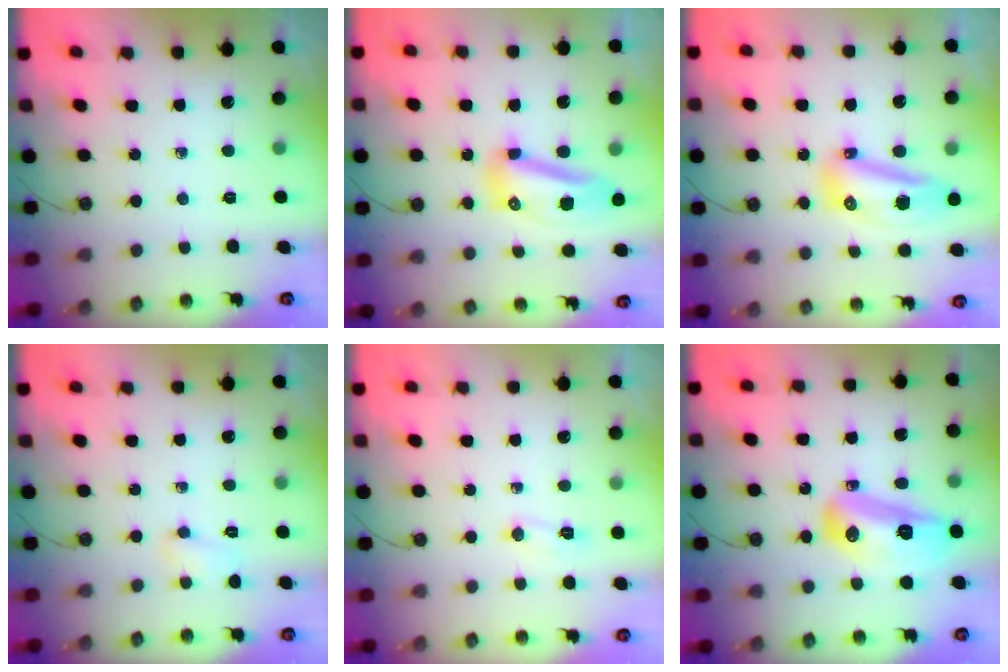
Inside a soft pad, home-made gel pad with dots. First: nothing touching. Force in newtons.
{"total": 11.0, "press": 11.0, "slide": 1.2}
{"total": 12.2, "press": 12.1, "slide": 1.2}
{"total": 7.0, "press": 4.1, "slide": 5.7}
{"total": 14.3, "press": 4.9, "slide": 13.4}
{"total": 13.4, "press": 13.4, "slide": 1.2}